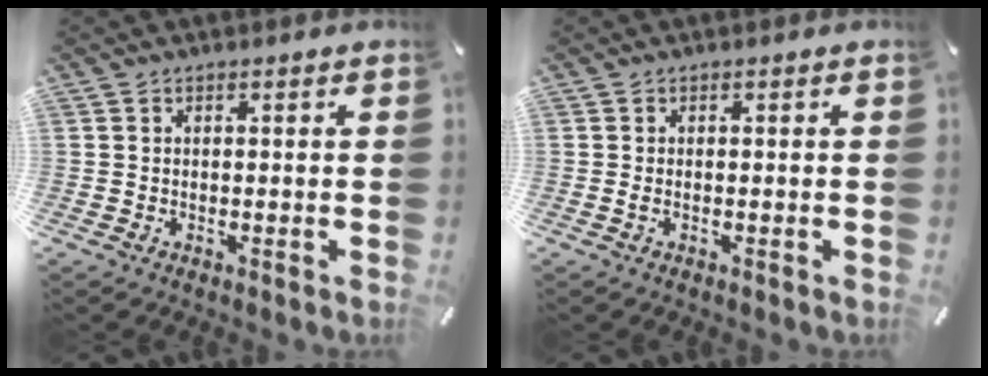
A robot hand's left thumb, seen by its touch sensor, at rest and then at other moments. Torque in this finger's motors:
{"motor_torque": [0.05, -0.01, 0.10, 0.07, 0.02]}